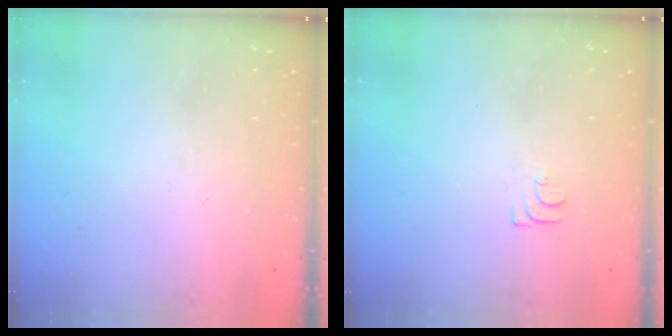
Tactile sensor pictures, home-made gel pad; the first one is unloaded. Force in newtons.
{"total": 5.2, "press": 5.1, "slide": 0.6}